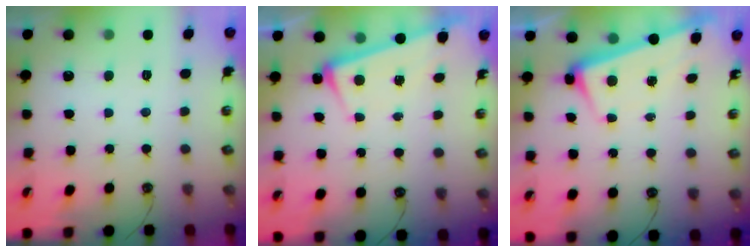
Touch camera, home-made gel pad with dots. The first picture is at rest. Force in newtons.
{"total": 3.8, "press": 3.8, "slide": 0.6}
{"total": 2.6, "press": 2.6, "slide": 0.6}